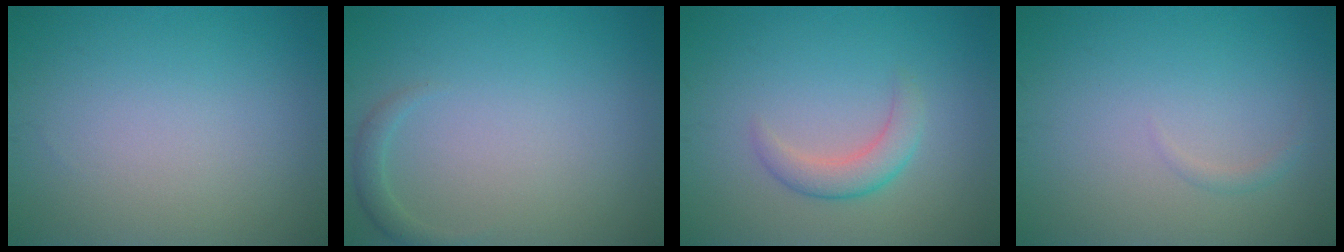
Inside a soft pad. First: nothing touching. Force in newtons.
{"total": 1.2, "press": 1.1, "slide": 0.1}
{"total": 2.6, "press": 2.5, "slide": 0.3}
{"total": 0.7, "press": 0.7, "slide": 0.1}